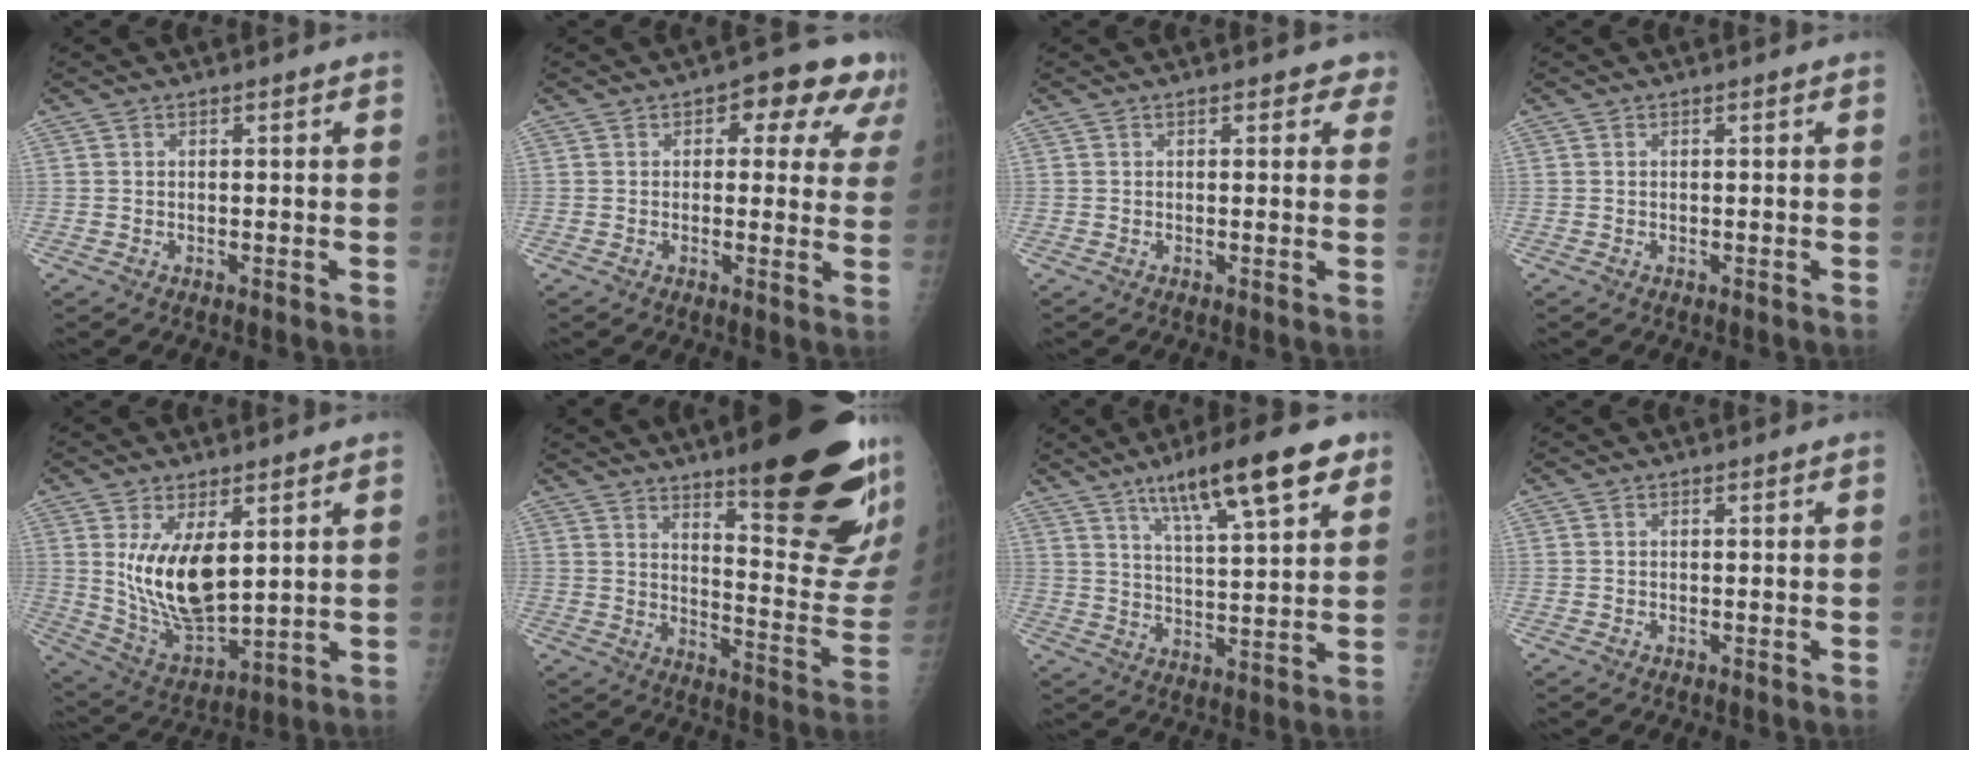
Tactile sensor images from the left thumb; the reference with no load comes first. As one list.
[{"total": 10.0, "force": [4.7, 5.3, 7.1], "torque": [-0.029, -0.004, 0.048]}, {"total": 2.9, "force": [1.9, 1.5, 1.6], "torque": [0.007, -0.002, 0.016]}, {"total": 0.0}, {"total": 13.4, "force": [3.4, 6.3, 11.3], "torque": [-0.190, -0.030, 0.085]}, {"total": 25.7, "force": [15.4, 5.5, 19.8], "torque": [-0.232, -0.091, 0.222]}, {"total": 16.3, "force": [9.4, 3.8, 12.7], "torque": [-0.177, -0.032, 0.149]}, {"total": 0.0}]